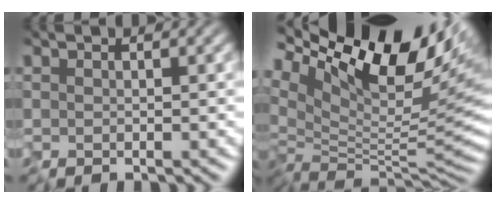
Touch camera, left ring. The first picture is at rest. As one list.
[{"total": 15.2, "force": [5.4, 7.2, 12.3], "torque": [-0.221, 0.017, 0.082]}]